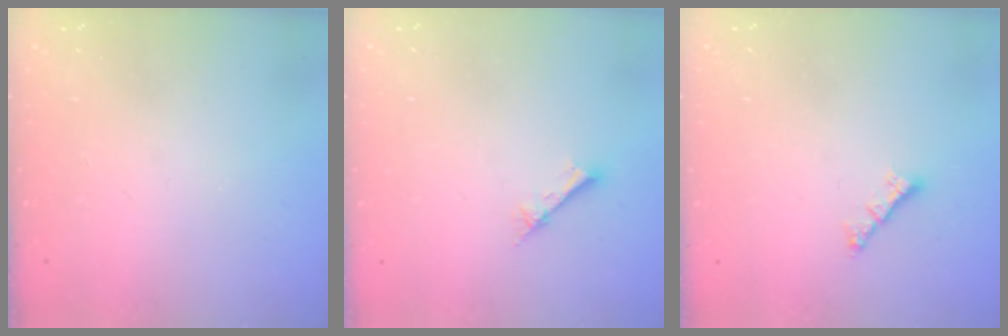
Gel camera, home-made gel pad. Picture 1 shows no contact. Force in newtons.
{"total": 2.1, "press": 2.1, "slide": 0.2}
{"total": 1.2, "press": 1.2, "slide": 0.3}